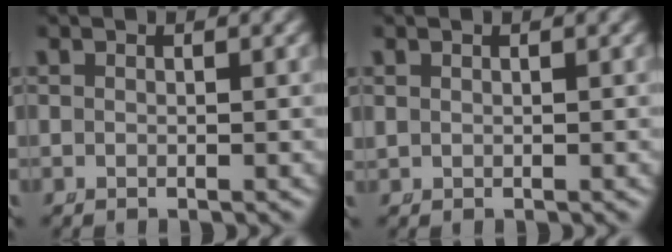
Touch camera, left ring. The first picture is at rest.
{"total": 0.0}